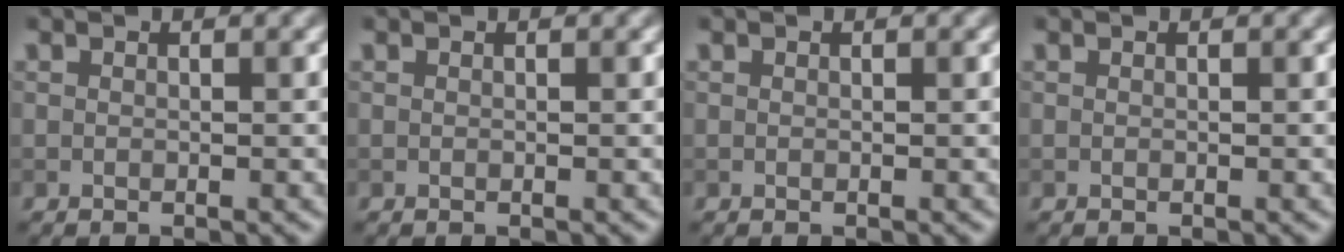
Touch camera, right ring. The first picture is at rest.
{"total": 0.0}
{"total": 0.0}
{"total": 0.0}